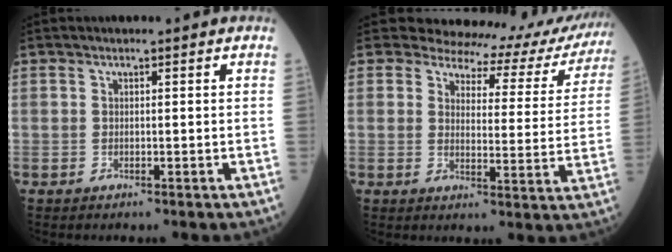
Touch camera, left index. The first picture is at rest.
{"total": 15.3, "force": [14.5, 4.4, 2.1], "torque": [0.006, -0.052, 0.139]}